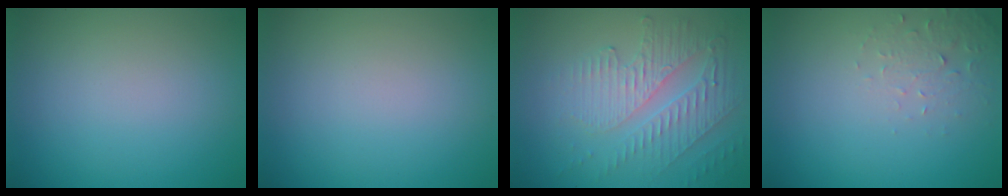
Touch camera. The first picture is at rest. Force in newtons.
{"total": 0.0}
{"total": 5.6, "press": 3.6, "slide": 4.3}
{"total": 1.9, "press": 1.8, "slide": 0.4}